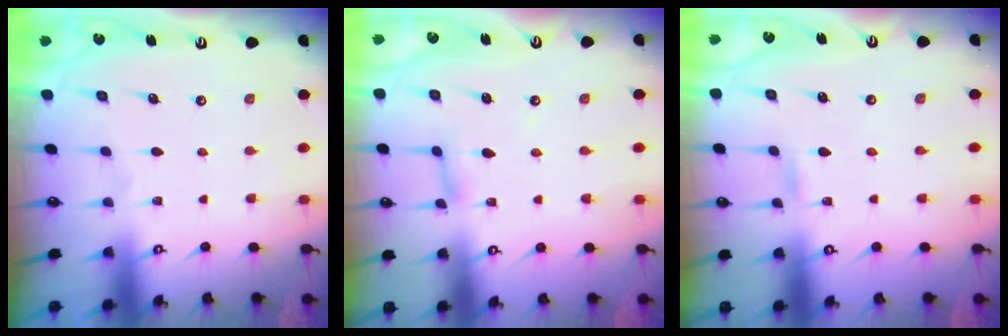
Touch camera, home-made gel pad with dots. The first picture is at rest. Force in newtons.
{"total": 2.8, "press": 2.8, "slide": 0.2}
{"total": 1.7, "press": 1.7, "slide": 0.2}